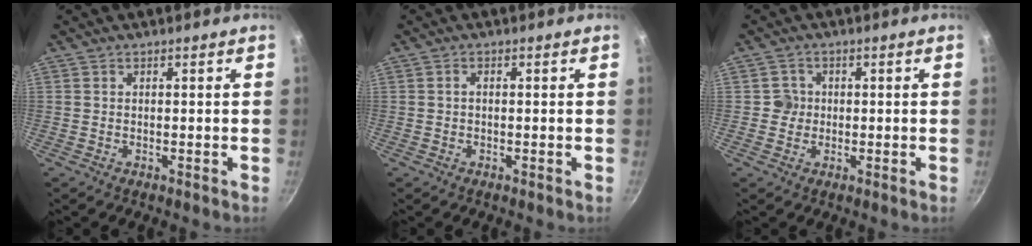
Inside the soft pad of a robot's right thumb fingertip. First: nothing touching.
{"total": 0.8, "force": [0.0, 0.5, 0.7], "torque": [-0.009, 0.002, -0.003]}
{"total": 2.8, "force": [0.0, 2.7, 0.5], "torque": [0.011, 0.007, -0.004]}